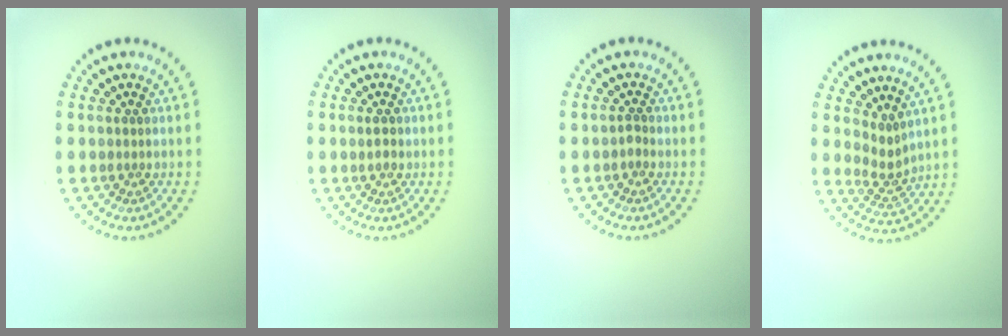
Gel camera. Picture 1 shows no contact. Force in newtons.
{"total": 1.0, "press": 1.0, "slide": 0.2}
{"total": 0.5, "press": 0.4, "slide": 0.3}
{"total": 2.1, "press": 1.4, "slide": 1.5}